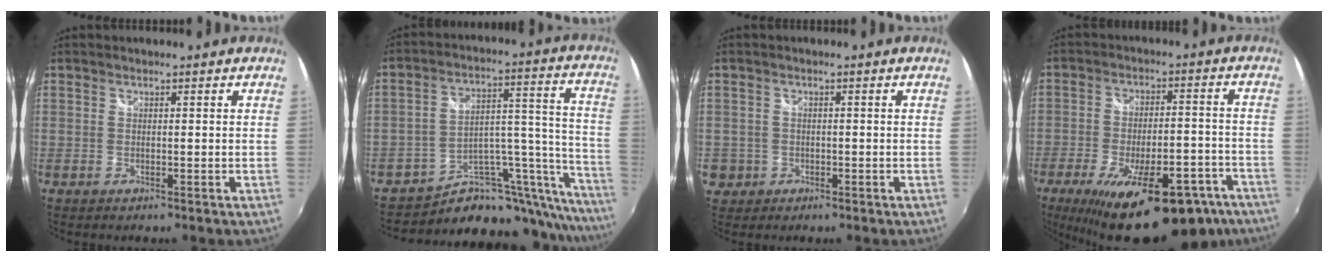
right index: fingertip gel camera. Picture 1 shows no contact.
{"total": 22.2, "force": [-18.7, 8.6, 8.4], "torque": [-0.085, 0.056, -0.270]}
{"total": 4.3, "force": [-1.0, 4.1, 0.8], "torque": [-0.029, 0.008, -0.010]}
{"total": 24.1, "force": [-16.8, 8.5, 15.0], "torque": [-0.246, -0.025, -0.229]}